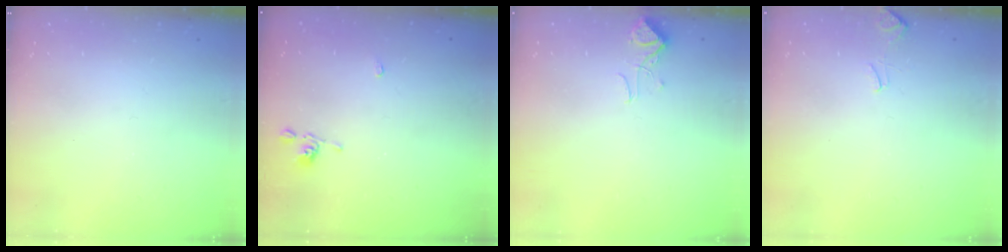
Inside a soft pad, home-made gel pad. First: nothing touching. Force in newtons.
{"total": 2.1, "press": 2.1, "slide": 0.5}
{"total": 1.4, "press": 1.1, "slide": 0.8}
{"total": 1.7, "press": 1.6, "slide": 0.5}